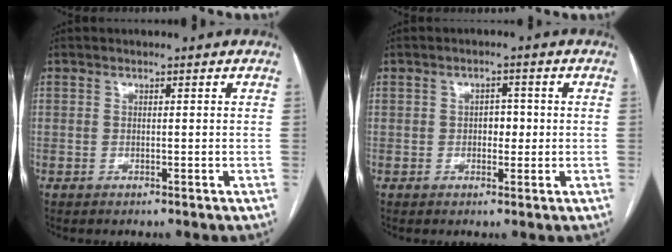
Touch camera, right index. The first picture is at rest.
{"total": 2.4, "force": [-0.2, 1.5, 1.9], "torque": [-0.022, 0.005, -0.002]}